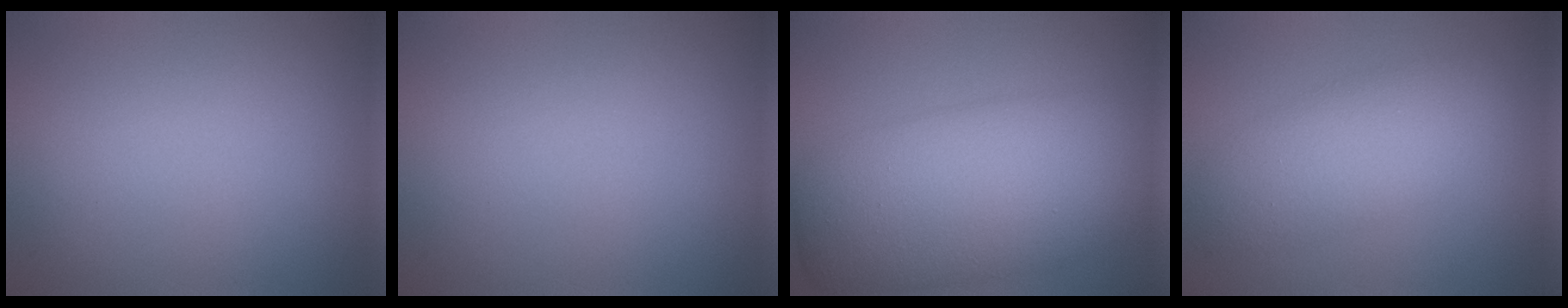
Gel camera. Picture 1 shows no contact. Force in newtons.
{"total": 0.0}
{"total": 10.1, "press": 10.1, "slide": 0.1}
{"total": 4.6, "press": 4.6, "slide": 0.2}